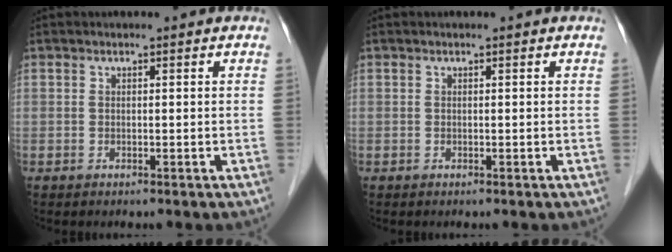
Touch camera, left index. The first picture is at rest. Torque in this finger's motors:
{"motor_torque": [-0.11, 0.06, 0.00, 0.00]}